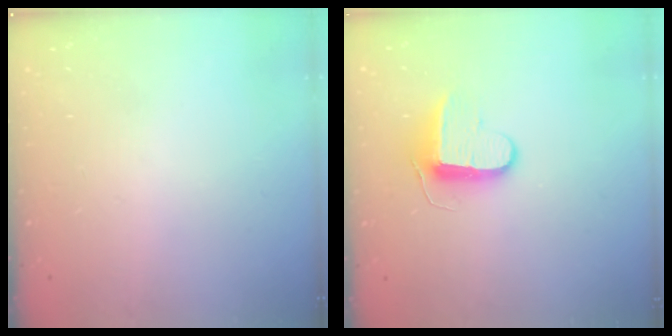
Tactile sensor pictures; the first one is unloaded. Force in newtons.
{"total": 9.5, "press": 9.5, "slide": 0.6}